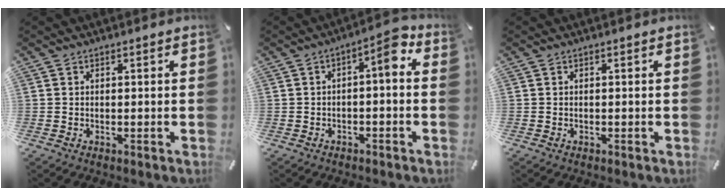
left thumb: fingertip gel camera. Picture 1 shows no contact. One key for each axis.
{"total": 5.7, "fx": 0.2, "fy": 2.1, "fz": 5.3, "tx": -0.078, "ty": -0.001, "tz": -0.006}
{"total": 0.0}